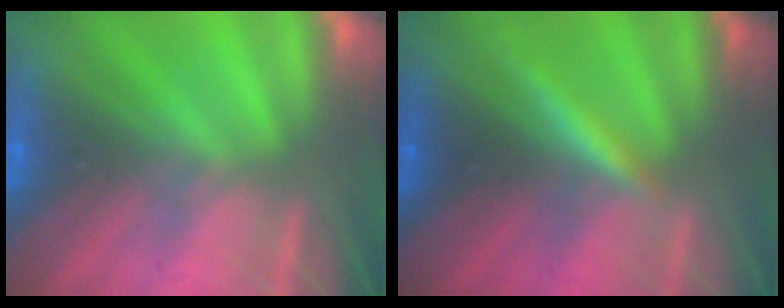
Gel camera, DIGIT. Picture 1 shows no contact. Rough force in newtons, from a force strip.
{"total": 3.2}